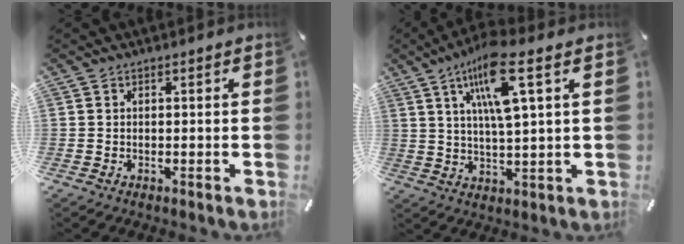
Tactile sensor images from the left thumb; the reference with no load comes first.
{"total": 12.4, "force": [5.6, 2.2, 10.8], "torque": [-0.221, -0.007, 0.091]}